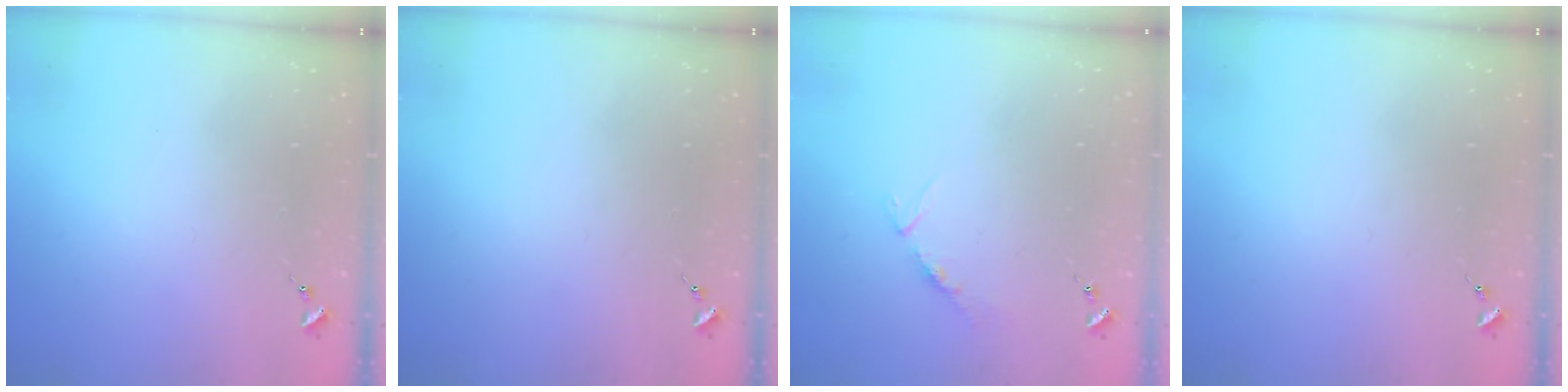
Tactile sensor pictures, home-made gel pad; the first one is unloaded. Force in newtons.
{"total": 0.0}
{"total": 5.9, "press": 5.9, "slide": 0.5}
{"total": 0.0}